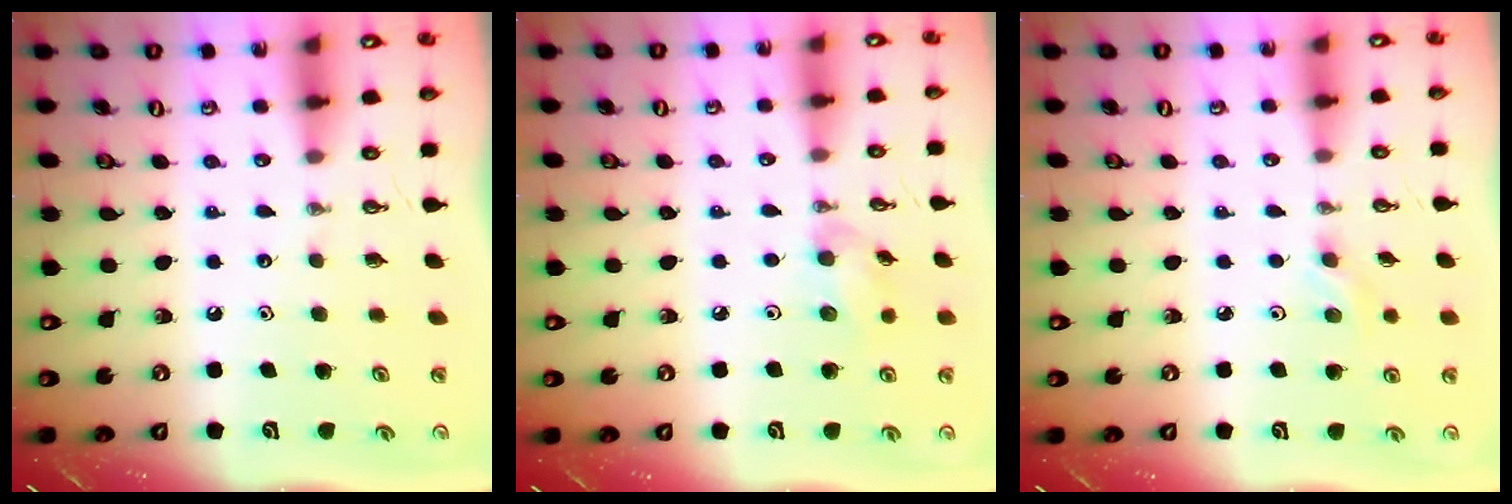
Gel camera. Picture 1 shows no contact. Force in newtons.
{"total": 6.2, "press": 6.2, "slide": 0.6}
{"total": 2.8, "press": 2.7, "slide": 0.8}